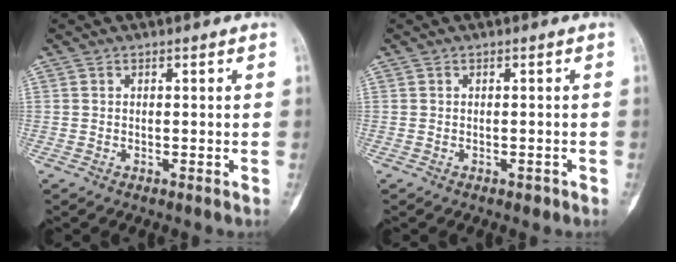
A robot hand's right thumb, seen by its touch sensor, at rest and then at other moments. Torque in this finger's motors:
{"motor_torque": [0.25, -0.17, 0.05, -0.47, -0.10]}